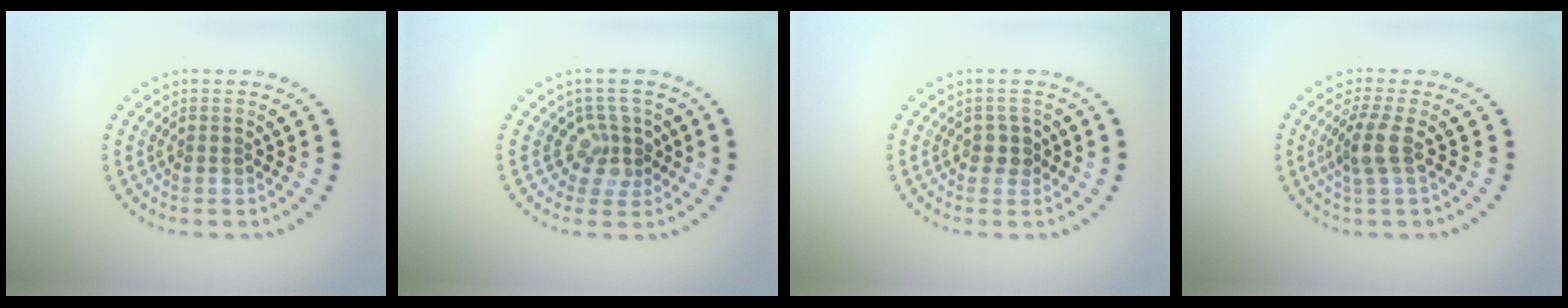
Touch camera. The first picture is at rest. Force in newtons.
{"total": 2.7, "press": 2.0, "slide": 1.8}
{"total": 1.2, "press": 1.1, "slide": 0.6}
{"total": 2.6, "press": 2.0, "slide": 1.7}